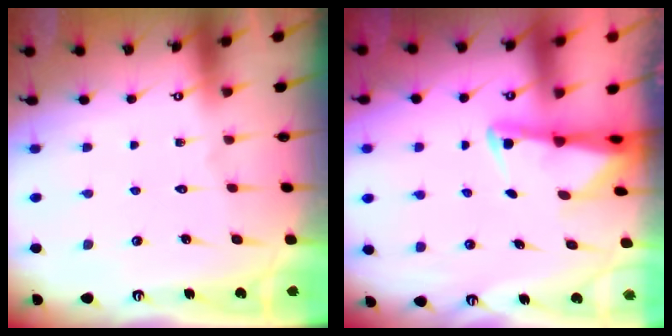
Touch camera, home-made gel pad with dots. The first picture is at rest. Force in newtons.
{"total": 2.4, "press": 2.4, "slide": 0.5}